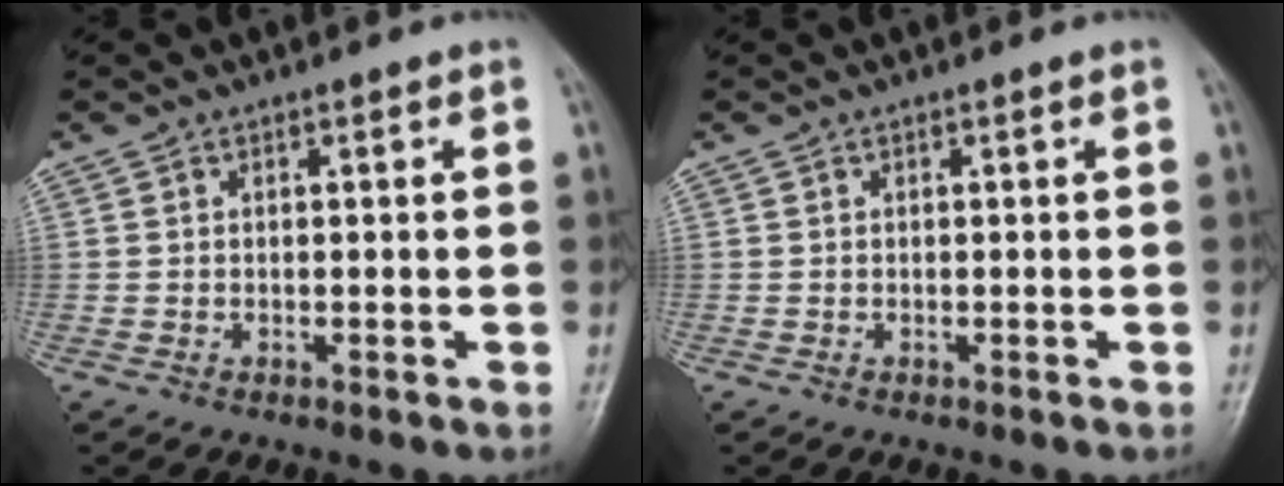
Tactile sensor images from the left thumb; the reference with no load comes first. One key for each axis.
{"total": 0.0}